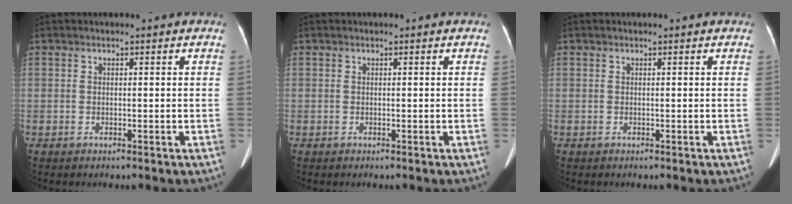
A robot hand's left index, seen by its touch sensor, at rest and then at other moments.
{"total": 0.0}
{"total": 0.0}